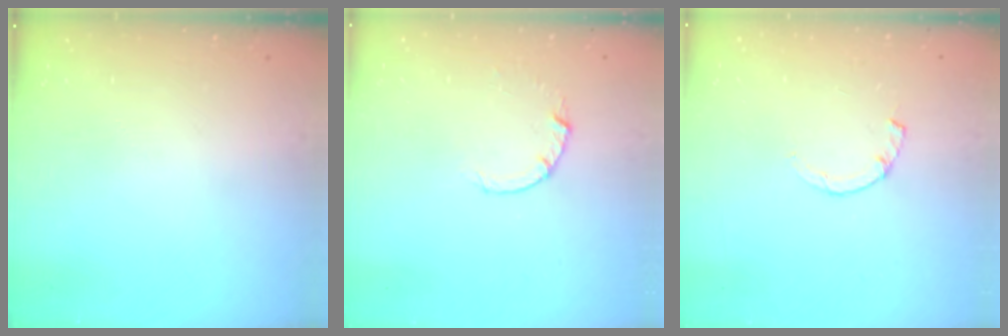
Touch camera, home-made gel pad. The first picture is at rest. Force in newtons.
{"total": 2.6, "press": 2.6, "slide": 0.4}
{"total": 1.0, "press": 0.9, "slide": 0.2}